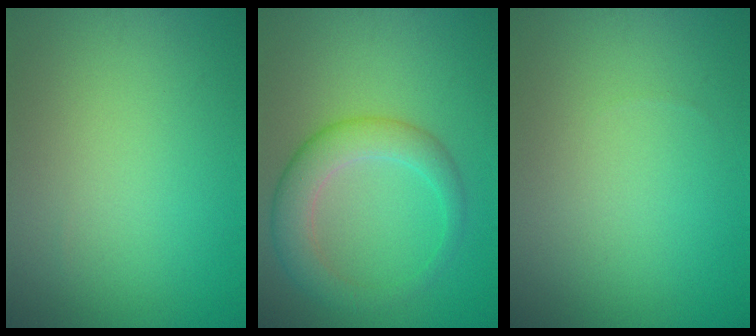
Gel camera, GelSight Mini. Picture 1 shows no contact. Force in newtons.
{"total": 4.7, "press": 4.7, "slide": 0.1}
{"total": 0.0}